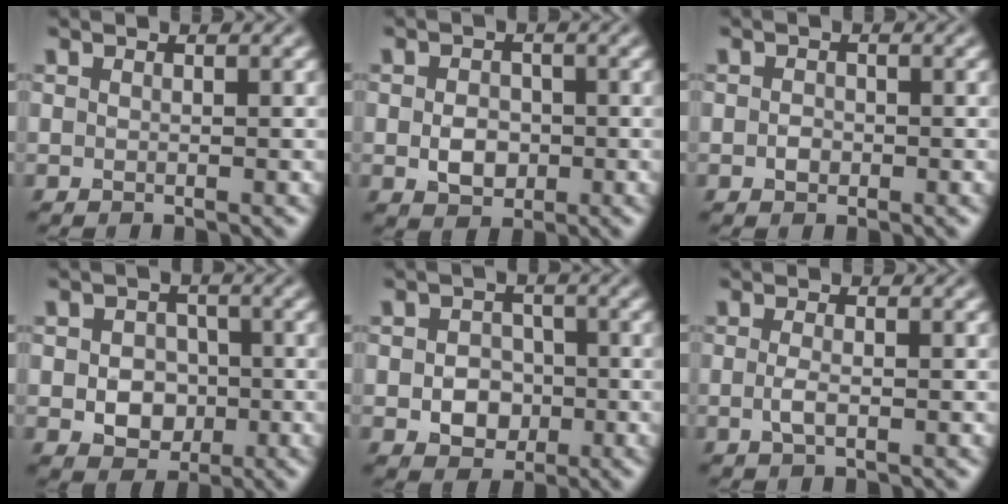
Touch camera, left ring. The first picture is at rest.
{"total": 2.9, "force": [-0.5, 2.2, 1.8], "torque": [-0.031, -0.003, -0.012]}
{"total": 1.0, "force": [-0.3, 0.8, 0.5], "torque": [-0.011, -0.002, -0.008]}
{"total": 3.9, "force": [-0.7, 3.1, 2.3], "torque": [-0.031, -0.004, -0.012]}
{"total": 3.4, "force": [-0.7, 2.7, 1.9], "torque": [-0.025, -0.003, -0.015]}
{"total": 1.3, "force": [-0.3, 0.4, 1.2], "torque": [-0.028, -0.002, -0.008]}